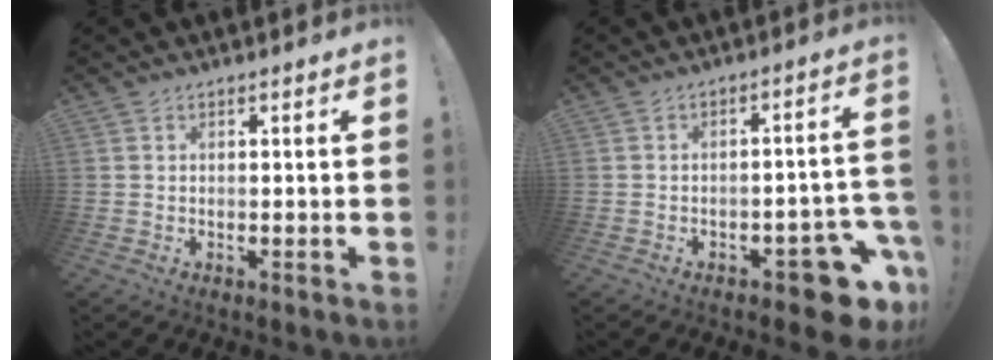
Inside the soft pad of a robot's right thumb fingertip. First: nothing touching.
{"total": 10.0, "force": [-6.4, 3.7, 6.7], "torque": [-0.060, 0.041, -0.106]}